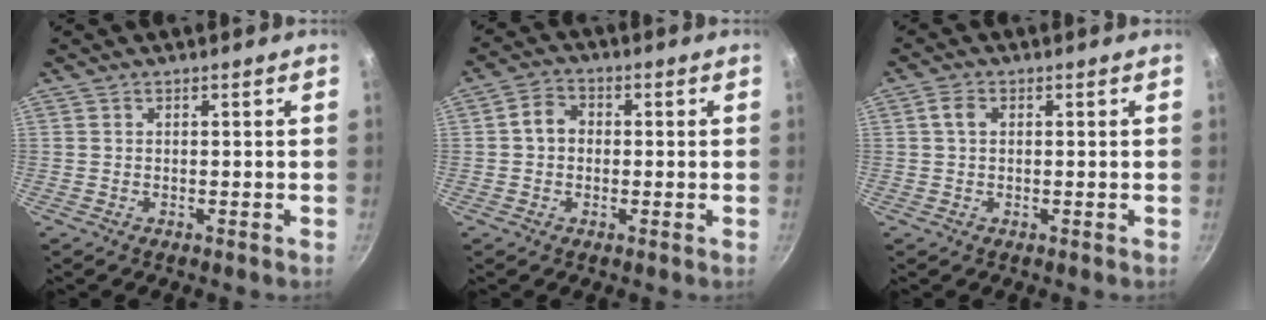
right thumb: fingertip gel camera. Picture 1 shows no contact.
{"total": 4.5, "force": [0.1, 3.7, 2.6], "torque": [-0.029, 0.013, -0.009]}
{"total": 2.4, "force": [0.5, 1.6, 1.7], "torque": [-0.031, 0.006, 0.007]}